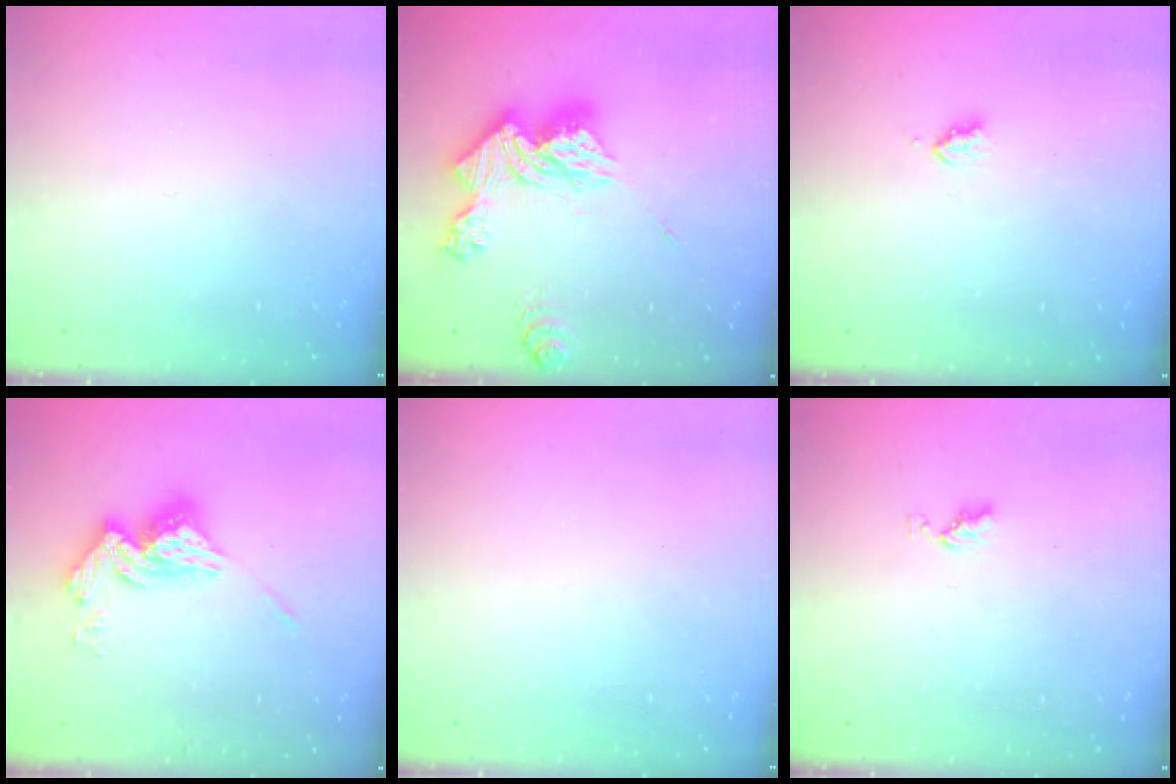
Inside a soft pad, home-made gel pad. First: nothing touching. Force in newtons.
{"total": 16.5, "press": 16.4, "slide": 1.6}
{"total": 2.2, "press": 2.1, "slide": 0.4}
{"total": 14.3, "press": 14.3, "slide": 1.3}
{"total": 0.0}
{"total": 2.4, "press": 2.4, "slide": 0.4}